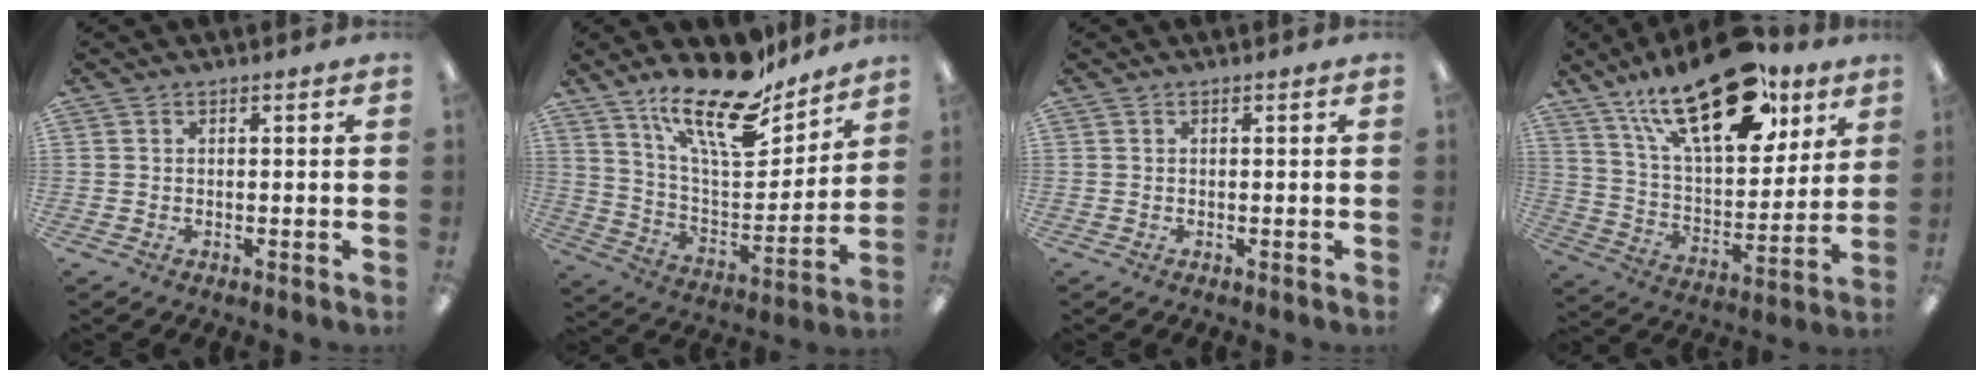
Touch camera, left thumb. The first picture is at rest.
{"total": 20.8, "force": [15.3, 7.4, 12.0], "torque": [-0.204, -0.099, 0.263]}
{"total": 0.0}
{"total": 27.0, "force": [16.4, 12.1, 17.7], "torque": [-0.279, -0.083, 0.280]}